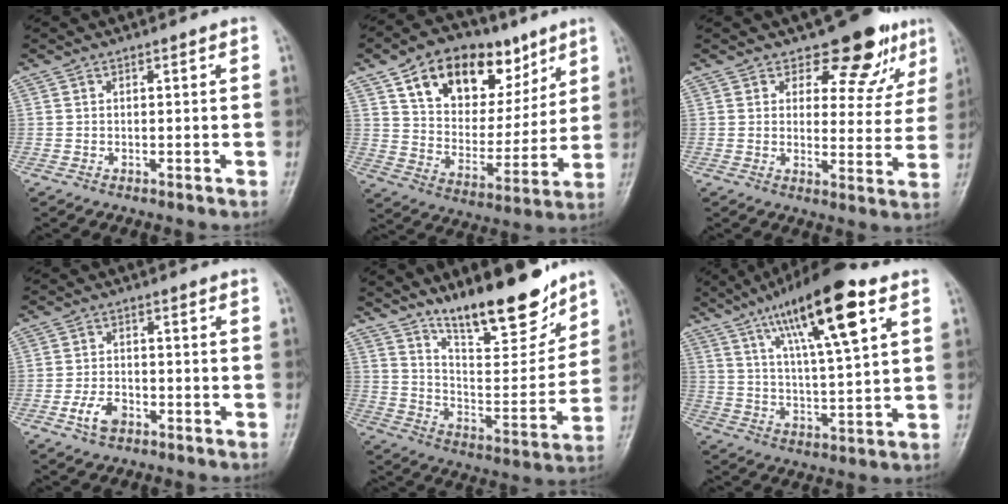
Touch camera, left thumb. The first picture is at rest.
{"total": 21.1, "force": [11.0, 13.0, 12.5], "torque": [-0.147, -0.029, 0.184]}
{"total": 10.5, "force": [8.0, 5.6, 4.0], "torque": [-0.005, -0.056, 0.092]}
{"total": 4.6, "force": [-2.3, 2.8, 2.8], "torque": [-0.049, 0.014, -0.044]}
{"total": 18.2, "force": [13.6, 5.4, 10.8], "torque": [-0.122, -0.092, 0.228]}
{"total": 18.3, "force": [9.2, 4.1, 15.3], "torque": [-0.242, -0.020, 0.157]}